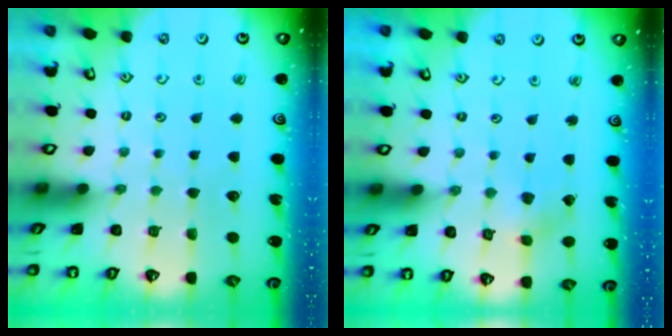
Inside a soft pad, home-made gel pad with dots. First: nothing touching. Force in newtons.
{"total": 2.1, "press": 2.1, "slide": 0.0}